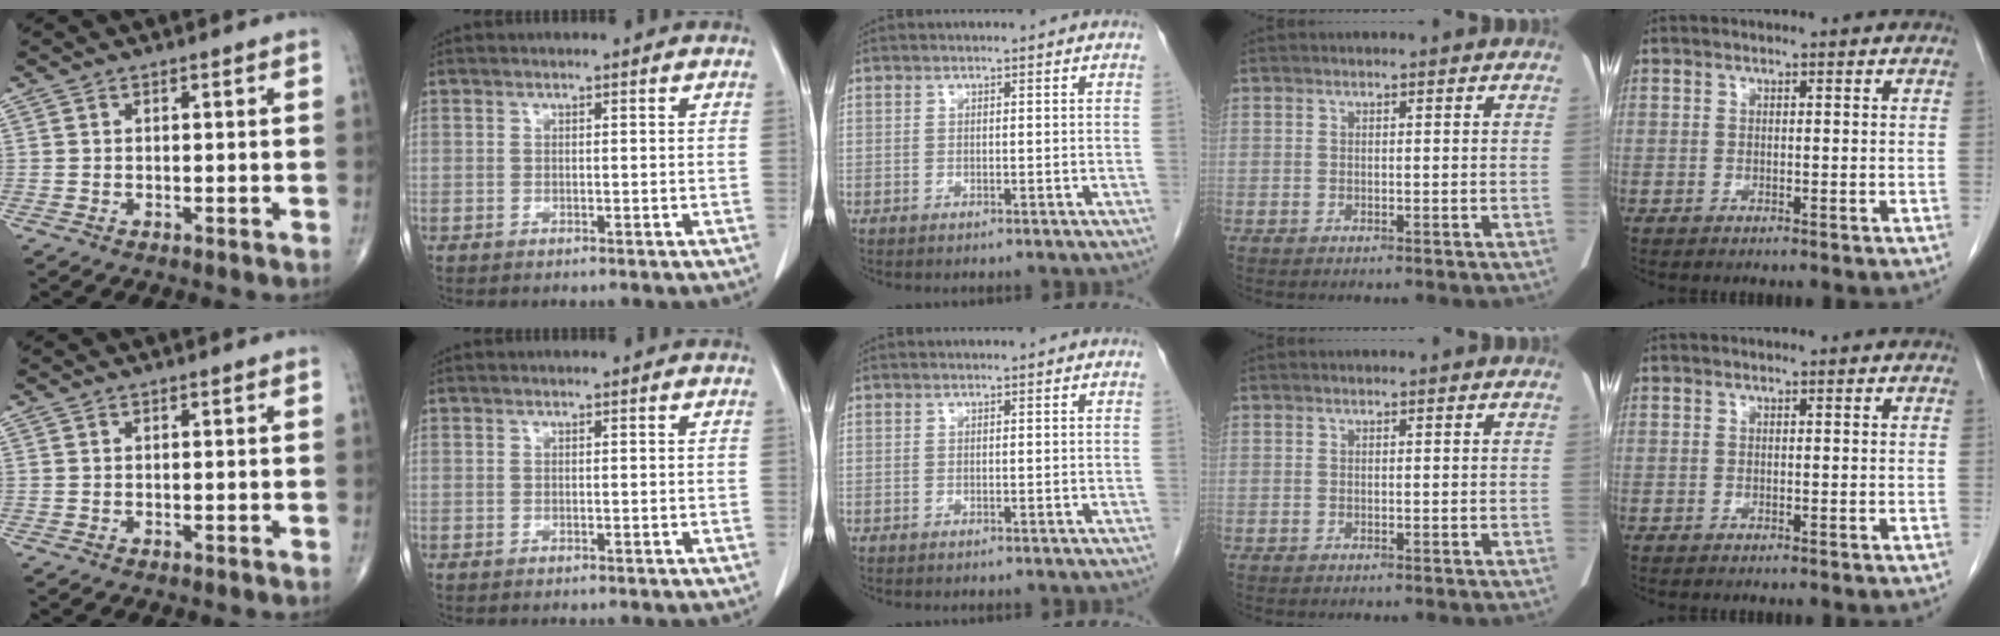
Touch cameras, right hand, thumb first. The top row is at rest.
{}